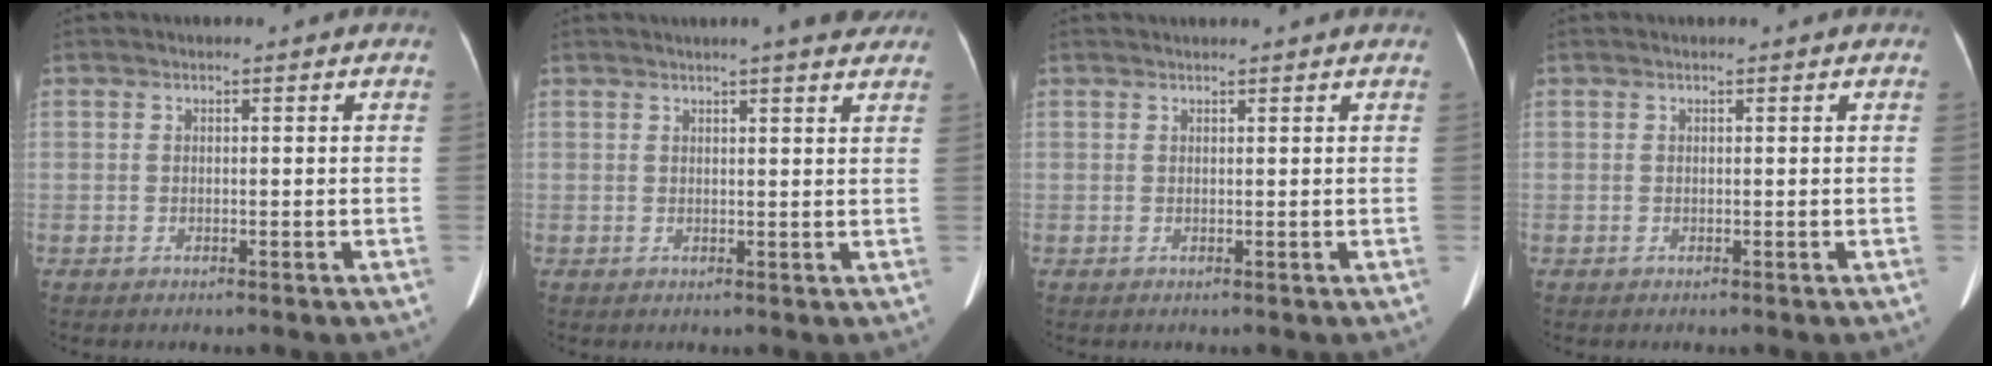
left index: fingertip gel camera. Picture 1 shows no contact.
{"total": 6.4, "force": [5.4, 0.4, 3.4], "torque": [-0.046, 0.009, 0.056]}
{"total": 3.3, "force": [3.0, -0.2, 1.2], "torque": [-0.014, 0.024, 0.037]}
{"total": 0.0}